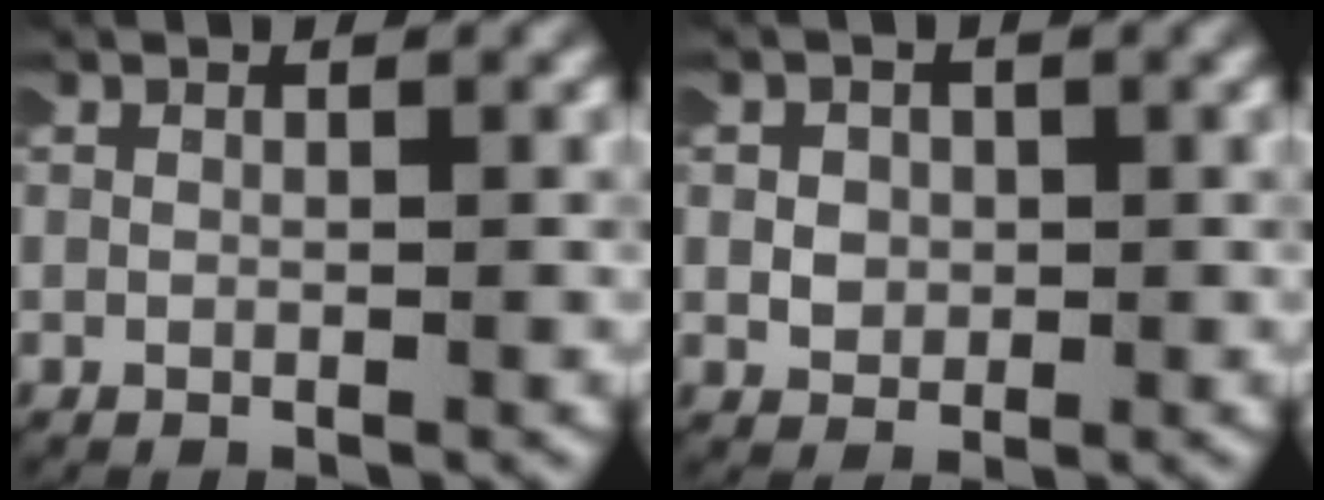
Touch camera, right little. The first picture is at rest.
{"total": 1.6, "force": [-0.1, 1.6, 0.5], "torque": [-0.014, 0.009, -0.004]}